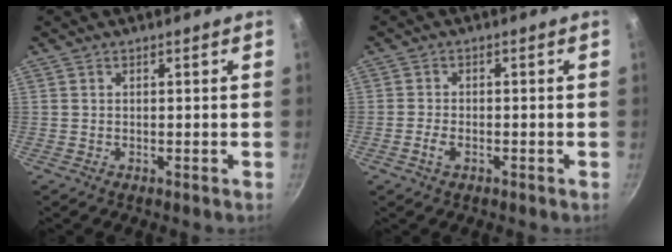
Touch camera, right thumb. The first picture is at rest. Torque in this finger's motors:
{"motor_torque": [-0.38, 0.34, -0.18, 0.11, -0.03]}